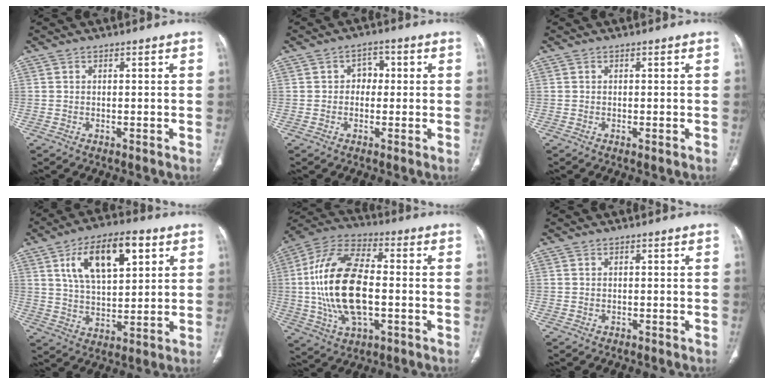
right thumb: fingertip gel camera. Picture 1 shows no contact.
{"total": 3.5, "force": [0.2, 2.9, 2.0], "torque": [-0.005, 0.012, -0.005]}
{"total": 0.9, "force": [-0.3, 0.2, 0.8], "torque": [-0.012, -0.003, -0.003]}
{"total": 15.5, "force": [6.3, 7.4, 12.1], "torque": [-0.177, -0.008, 0.109]}
{"total": 20.1, "force": [-1.3, 10.2, 17.3], "torque": [-0.345, 0.018, -0.021]}
{"total": 0.0}